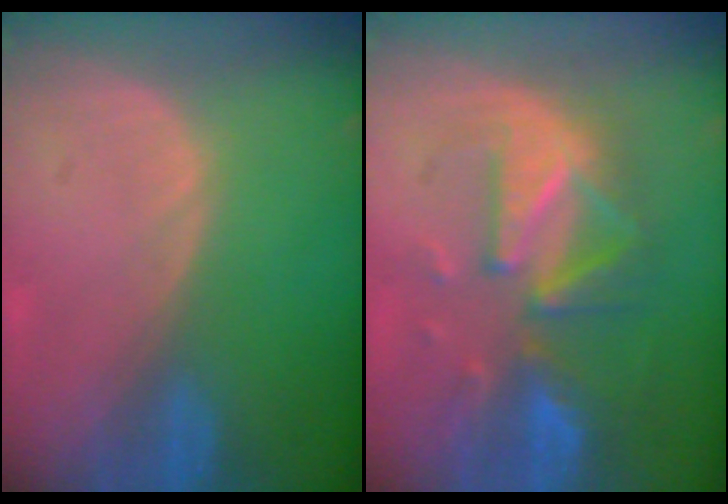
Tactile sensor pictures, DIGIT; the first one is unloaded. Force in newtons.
{"total": 9.5, "press": 9.0, "slide": 3.0}